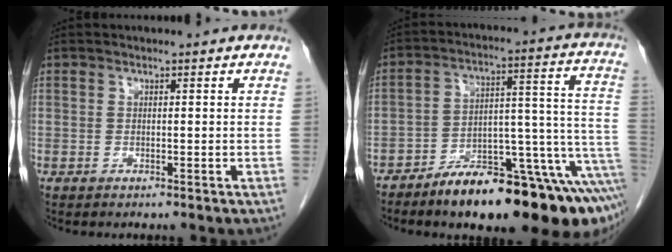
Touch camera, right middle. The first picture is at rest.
{"total": 20.3, "force": [-13.4, 5.3, 14.3], "torque": [-0.104, 0.051, -0.195]}